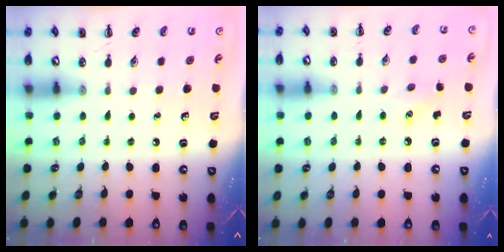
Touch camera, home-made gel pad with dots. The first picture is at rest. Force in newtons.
{"total": 5.9, "press": 5.7, "slide": 1.5}